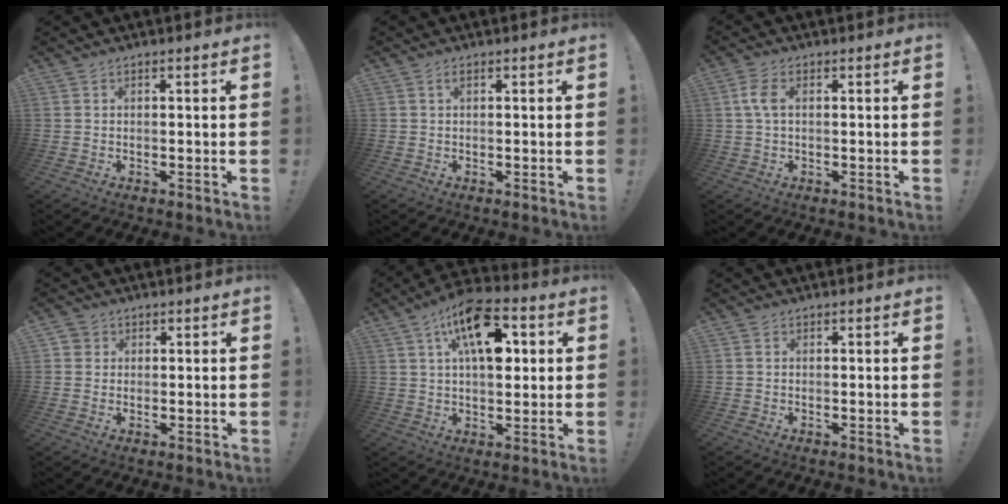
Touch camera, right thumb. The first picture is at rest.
{"total": 0.7, "force": [0.2, 0.1, 0.7], "torque": [-0.008, 0.001, 0.001]}
{"total": 4.9, "force": [0.7, 2.7, 4.0], "torque": [-0.079, 0.008, 0.012]}
{"total": 3.7, "force": [1.0, 3.6, 0.5], "torque": [-0.011, 0.003, 0.019]}
{"total": 16.1, "force": [6.0, 7.8, 12.8], "torque": [-0.204, -0.005, 0.102]}
{"total": 0.6, "force": [0.1, 0.5, 0.1], "torque": [-0.003, 0.002, 0.002]}